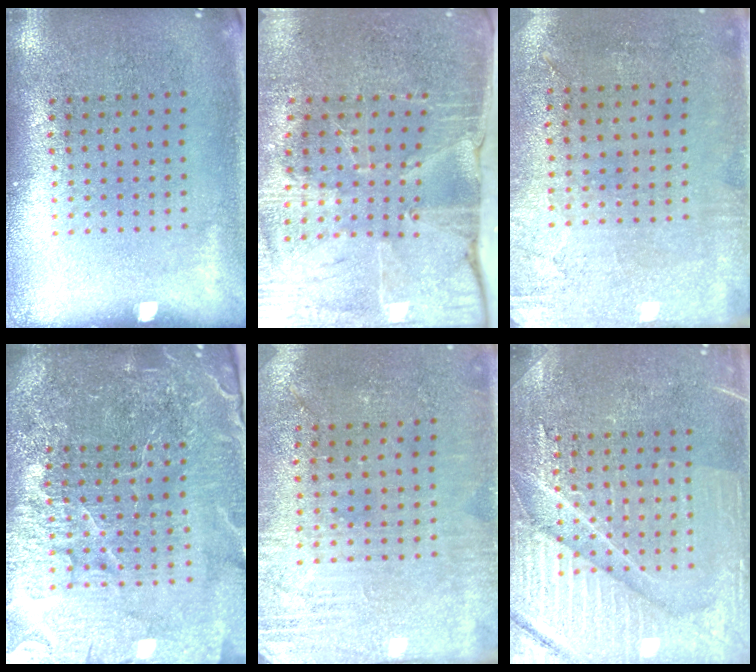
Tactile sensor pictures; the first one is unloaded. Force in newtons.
{"total": 4.2, "press": 3.8, "slide": 1.9}
{"total": 2.9, "press": 2.4, "slide": 1.7}
{"total": 6.1, "press": 5.4, "slide": 2.8}
{"total": 2.9, "press": 2.8, "slide": 0.9}
{"total": 6.7, "press": 6.7, "slide": 0.9}